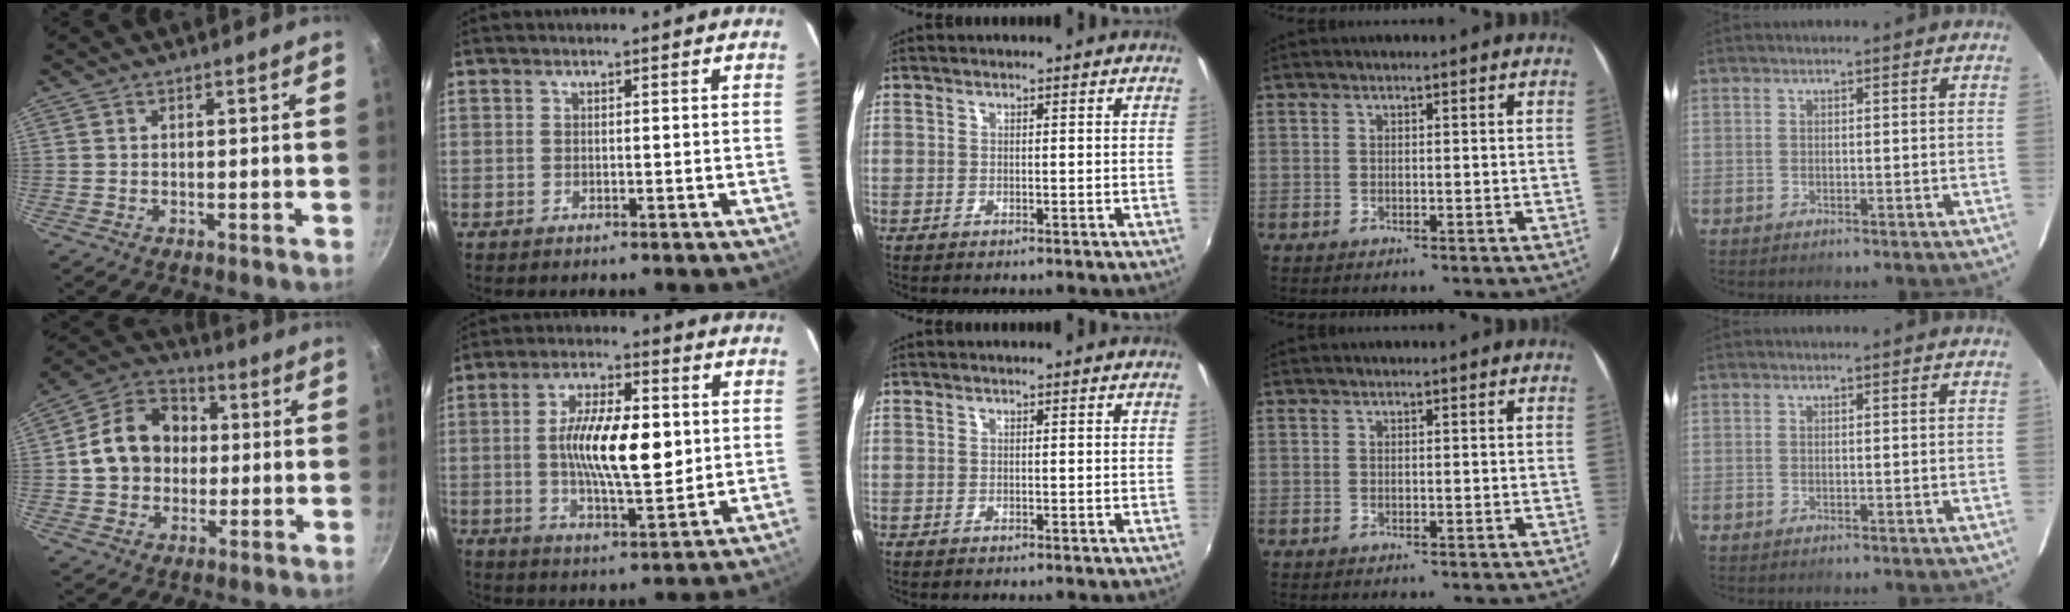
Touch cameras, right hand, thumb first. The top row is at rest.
{"thumb": {"total": 14.2, "force": [0.8, 11.7, 8.0], "torque": [-0.105, 0.027, 0.001]}, "index": {"total": 13.3, "force": [0.8, 4.5, 12.5], "torque": [-0.223, 0.001, 0.013]}}